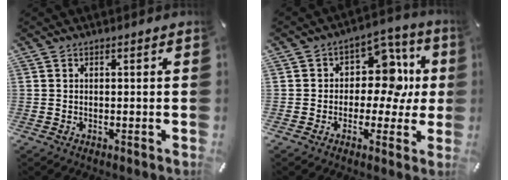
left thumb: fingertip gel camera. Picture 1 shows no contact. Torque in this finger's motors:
{"motor_torque": [0.12, 0.04, 0.20, 0.23, 0.00]}